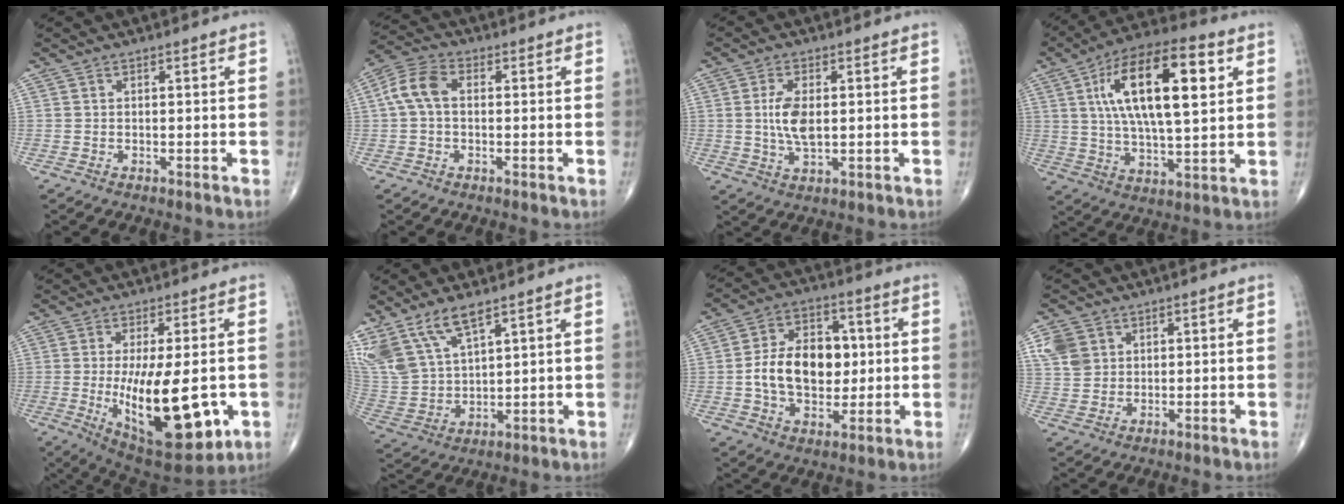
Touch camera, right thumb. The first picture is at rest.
{"total": 6.8, "force": [0.5, 4.4, 5.2], "torque": [-0.108, 0.022, 0.001]}
{"total": 6.4, "force": [0.6, 2.9, 5.6], "torque": [-0.114, -0.006, 0.012]}
{"total": 20.8, "force": [6.0, 7.9, 18.3], "torque": [-0.306, 0.002, 0.097]}
{"total": 19.4, "force": [-3.4, 7.4, 17.6], "torque": [-0.279, -0.030, -0.029]}
{"total": 14.0, "force": [9.4, 5.7, 8.7], "torque": [-0.181, -0.029, 0.203]}
{"total": 14.8, "force": [0.2, 10.0, 11.0], "torque": [-0.154, 0.017, 0.005]}
{"total": 5.5, "force": [2.3, 4.5, 2.4], "torque": [-0.032, -0.003, 0.049]}